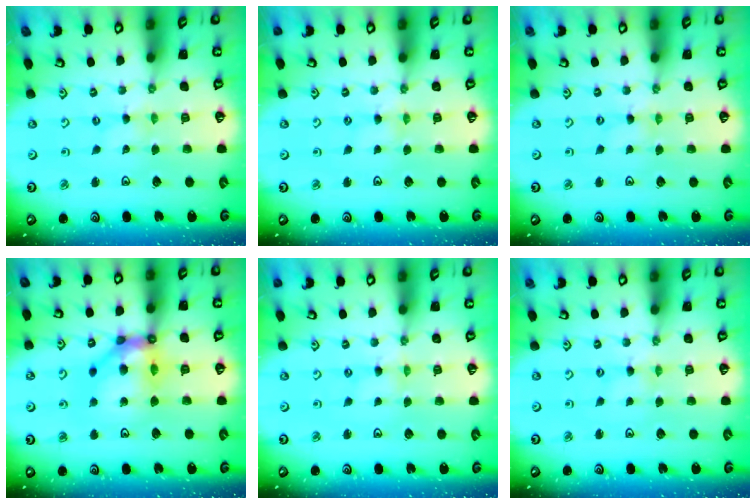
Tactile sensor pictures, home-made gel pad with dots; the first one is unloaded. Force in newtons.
{"total": 2.1, "press": 2.1, "slide": 0.4}
{"total": 0.0}
{"total": 12.8, "press": 12.6, "slide": 2.3}
{"total": 0.0}
{"total": 0.0}